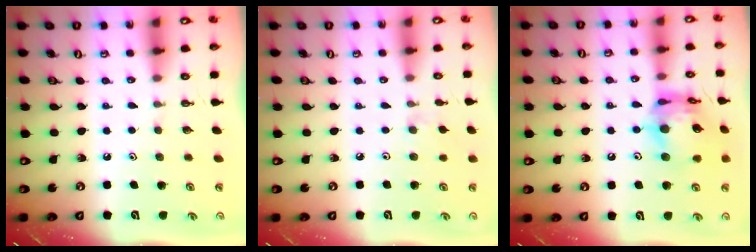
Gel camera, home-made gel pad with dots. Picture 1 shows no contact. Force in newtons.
{"total": 1.9, "press": 1.9, "slide": 0.5}
{"total": 16.0, "press": 15.9, "slide": 1.8}